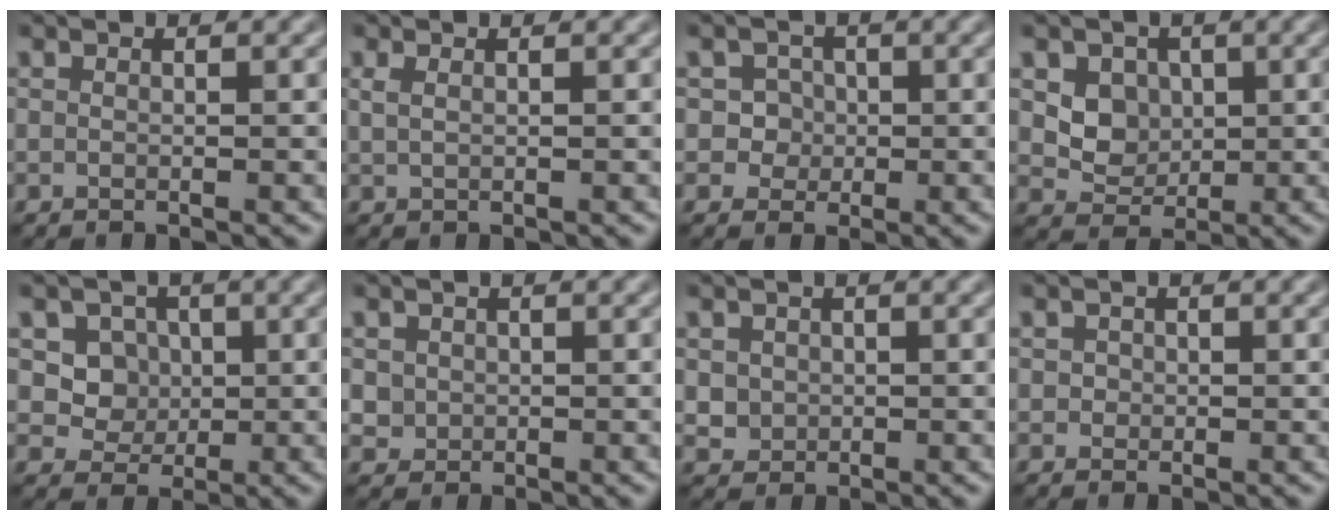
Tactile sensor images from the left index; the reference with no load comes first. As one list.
[{"total": 1.1, "force": [0.6, 0.5, 0.8], "torque": [-0.016, -0.002, 0.010]}, {"total": 2.4, "force": [0.2, 2.3, 0.6], "torque": [0.008, 0.005, 0.001]}, {"total": 3.2, "force": [0.6, 2.7, 1.6], "torque": [-0.029, -0.009, 0.012]}, {"total": 3.9, "force": [0.9, 3.4, 1.6], "torque": [-0.026, -0.008, 0.026]}, {"total": 1.4, "force": [0.1, 1.4, 0.3], "torque": [0.001, -0.007, 0.006]}, {"total": 1.7, "force": [0.1, 1.6, 0.5], "torque": [-0.006, -0.007, 0.007]}, {"total": 0.7, "force": [0.1, 0.7, 0.1], "torque": [0.003, -0.002, 0.000]}]